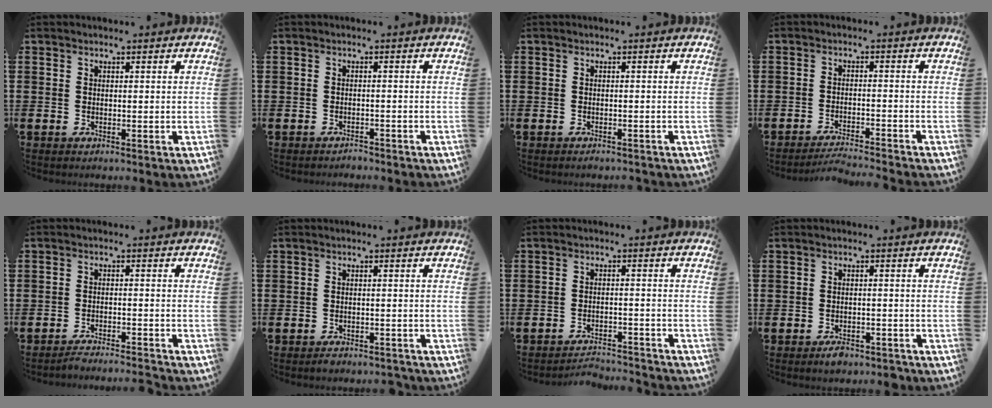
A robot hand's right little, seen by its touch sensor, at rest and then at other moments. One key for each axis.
{"total": 1.1, "fx": -1.1, "fy": 0.0, "fz": -0.1, "tx": -0.002, "ty": 0.002, "tz": -0.024}
{"total": 0.6, "fx": -0.6, "fy": 0.1, "fz": 0.1, "tx": -0.004, "ty": -0.003, "tz": -0.012}
{"total": 2.7, "fx": -2.6, "fy": -0.3, "fz": 0.4, "tx": -0.008, "ty": 0.003, "tz": -0.055}
{"total": 2.3, "fx": -2.3, "fy": -0.3, "fz": 0.2, "tx": -0.006, "ty": 0.003, "tz": -0.046}
{"total": 1.1, "fx": -1.1, "fy": 0.2, "fz": 0.1, "tx": -0.006, "ty": 0.000, "tz": -0.023}
{"total": 2.9, "fx": -2.8, "fy": 0.0, "fz": -0.1, "tx": -0.004, "ty": 0.003, "tz": -0.062}
{"total": 1.6, "fx": -1.4, "fy": 0.7, "fz": 0.5, "tx": -0.012, "ty": 0.003, "tz": -0.030}